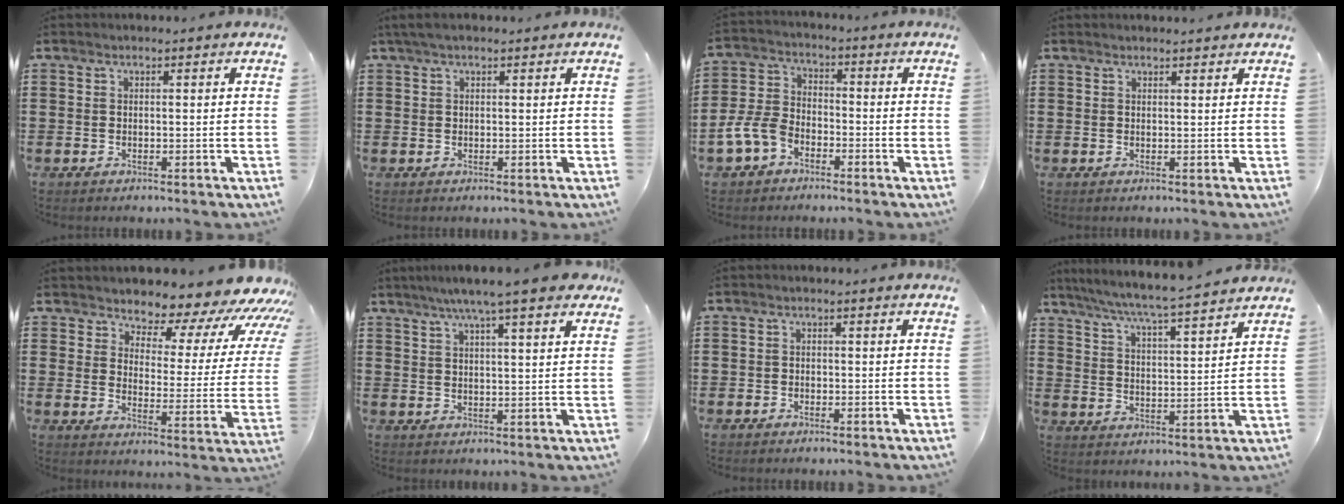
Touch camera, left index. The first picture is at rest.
{"total": 1.4, "force": [0.6, 0.4, 1.2], "torque": [-0.024, 0.003, 0.011]}
{"total": 6.4, "force": [-3.8, 3.7, 3.6], "torque": [-0.104, 0.002, -0.084]}
{"total": 0.9, "force": [0.8, -0.1, 0.2], "torque": [-0.006, -0.001, 0.016]}
{"total": 6.6, "force": [6.1, 1.8, 1.7], "torque": [-0.043, -0.058, 0.100]}
{"total": 6.9, "force": [5.2, 0.4, 4.4], "torque": [-0.092, -0.009, 0.089]}
{"total": 1.1, "force": [-1.0, 0.5, 0.1], "torque": [-0.003, 0.002, -0.022]}
{"total": 5.3, "force": [4.8, -0.6, 2.1], "torque": [-0.063, -0.038, 0.077]}